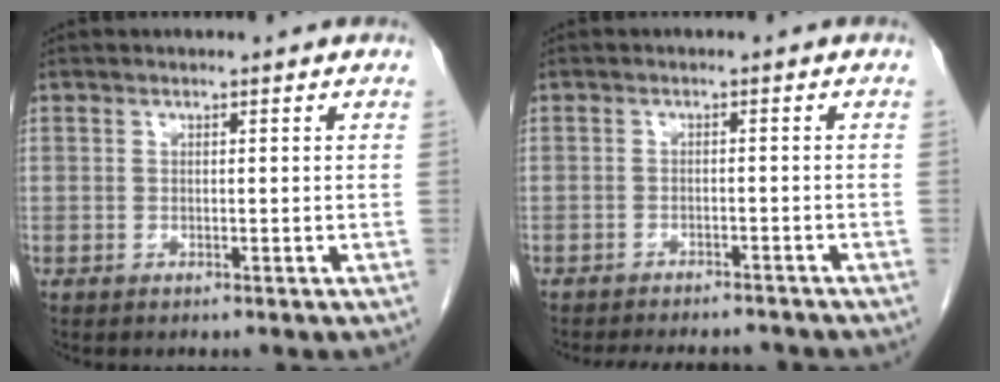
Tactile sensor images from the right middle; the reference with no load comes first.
{"total": 9.1, "force": [-8.3, 2.4, 2.8], "torque": [-0.042, 0.002, -0.105]}